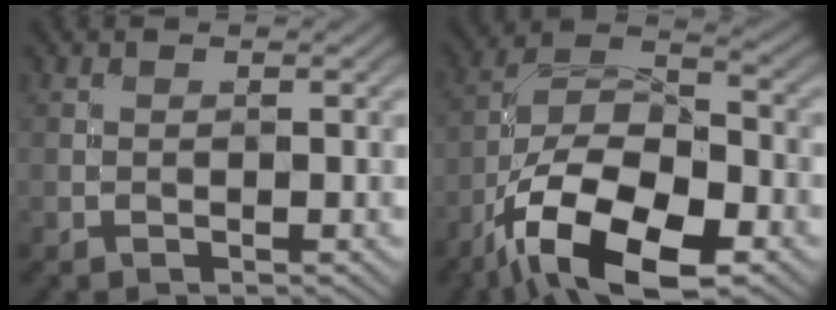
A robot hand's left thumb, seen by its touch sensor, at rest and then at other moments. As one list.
[{"total": 15.5, "force": [-8.5, 6.8, 11.0], "torque": [-0.213, -0.015, -0.169]}]